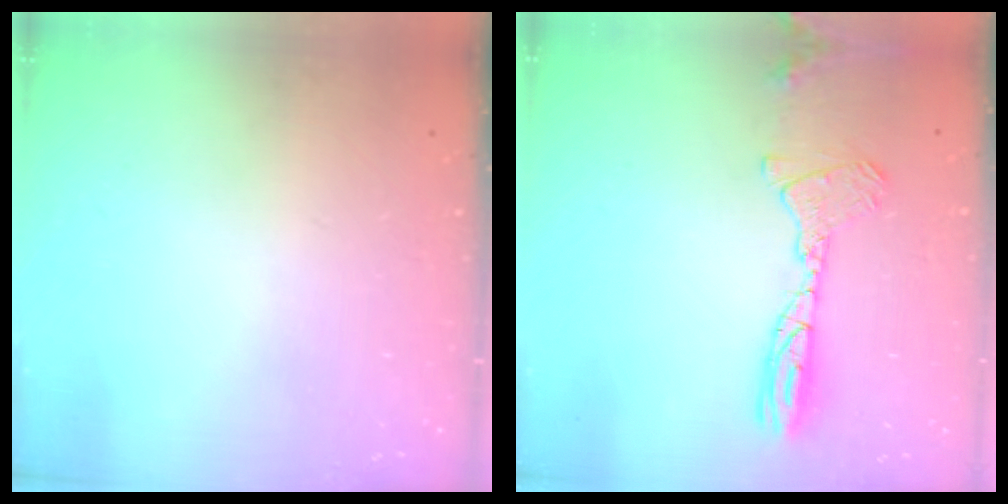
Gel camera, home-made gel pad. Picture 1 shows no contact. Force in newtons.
{"total": 13.0, "press": 12.6, "slide": 3.3}